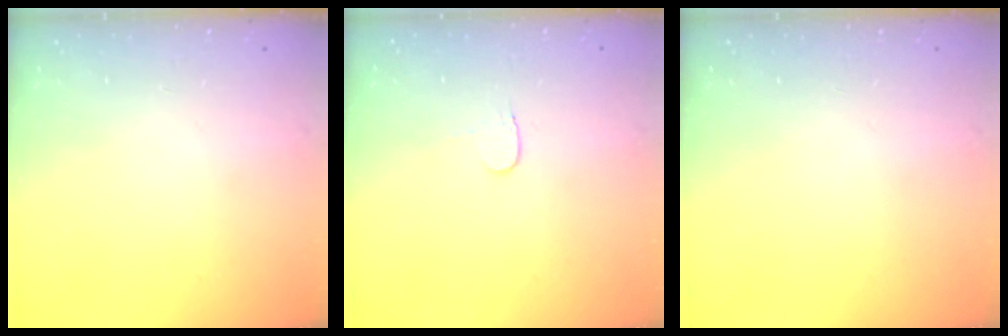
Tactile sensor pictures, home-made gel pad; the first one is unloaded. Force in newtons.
{"total": 3.9, "press": 3.8, "slide": 0.4}
{"total": 0.0}